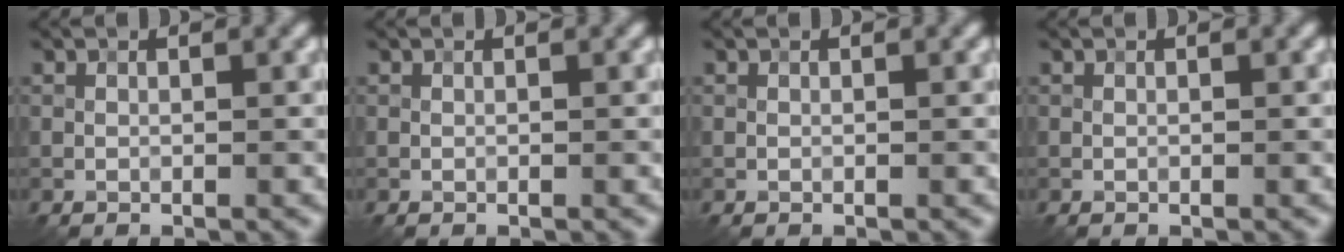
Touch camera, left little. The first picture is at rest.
{"total": 0.0}
{"total": 0.0}
{"total": 0.0}